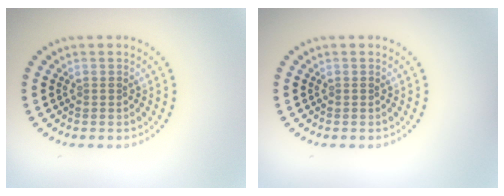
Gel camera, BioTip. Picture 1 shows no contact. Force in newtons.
{"total": 0.0}